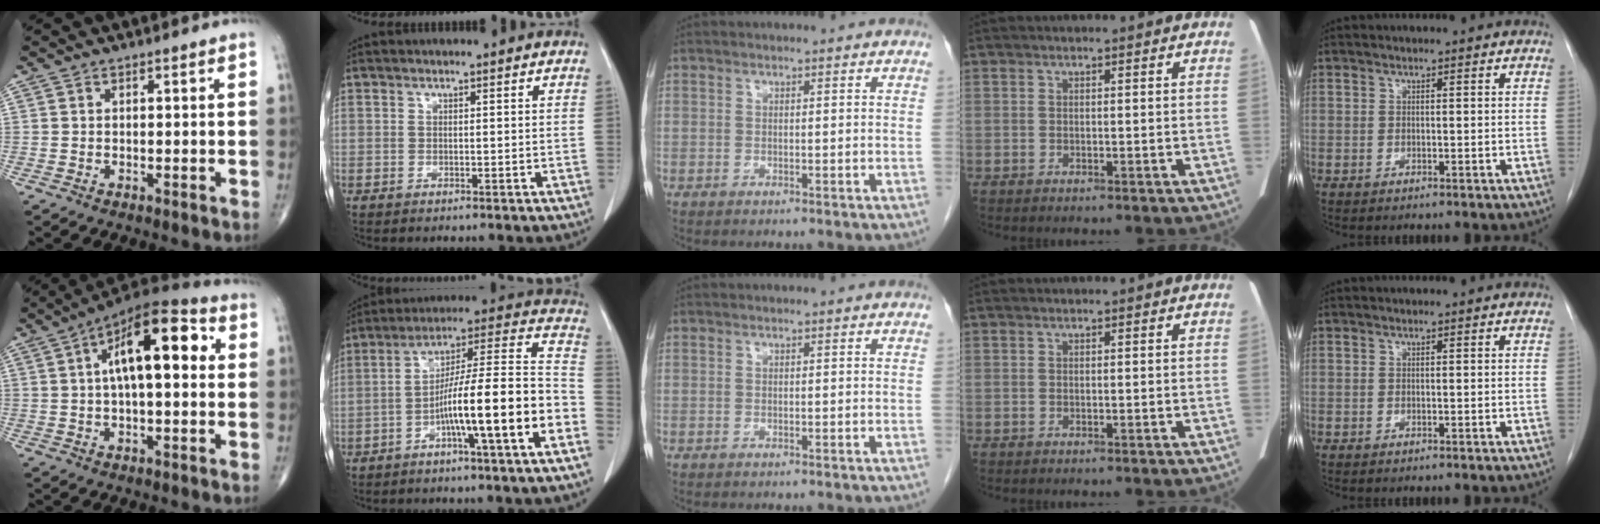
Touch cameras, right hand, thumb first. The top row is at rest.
{"thumb": {"total": 16.8, "force": [3.5, 7.0, 14.8], "torque": [-0.215, 0.030, 0.044]}, "index": {"total": 17.0, "force": [-6.2, 0.0, 15.8], "torque": [-0.238, 0.020, -0.103]}}